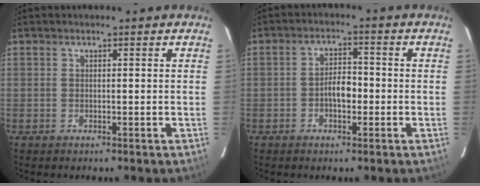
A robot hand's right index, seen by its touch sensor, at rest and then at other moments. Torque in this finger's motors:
{"motor_torque": [0.28, 0.06, 0.28, 0.07]}